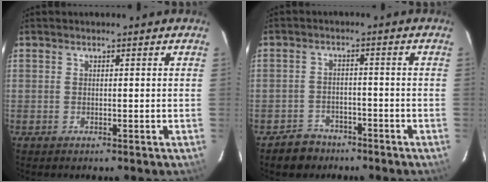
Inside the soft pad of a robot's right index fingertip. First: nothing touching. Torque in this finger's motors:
{"motor_torque": [0.05, -0.05, -0.10, -0.09]}